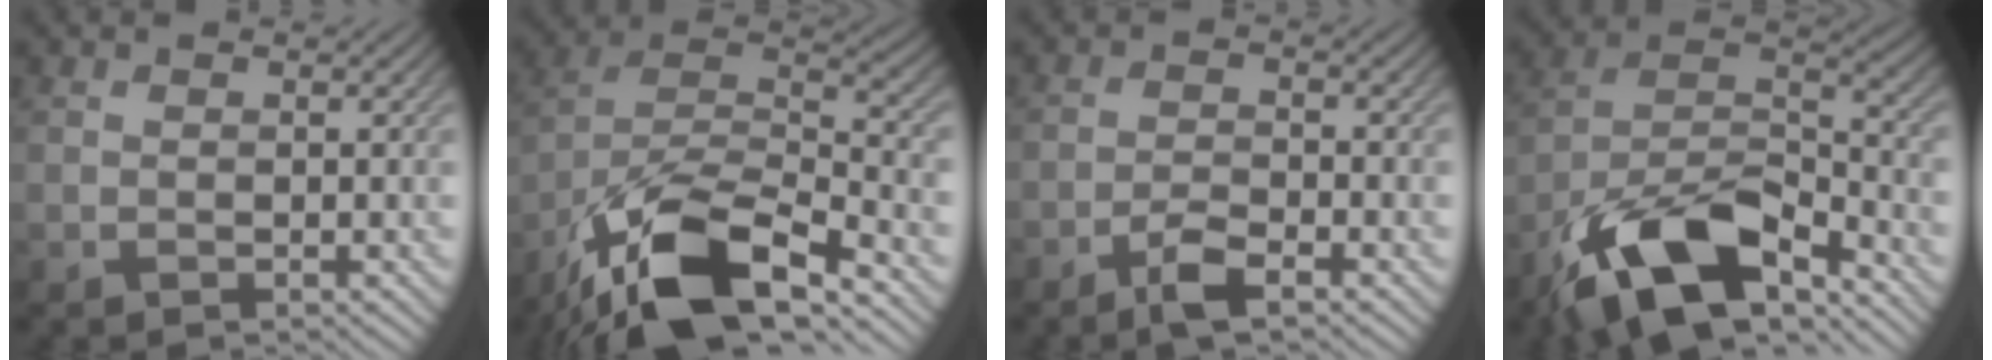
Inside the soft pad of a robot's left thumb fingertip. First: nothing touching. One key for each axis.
{"total": 15.9, "fx": -10.3, "fy": 5.9, "fz": 10.7, "tx": -0.220, "ty": -0.011, "tz": -0.195}
{"total": 3.8, "fx": -2.7, "fy": 0.7, "fz": 2.6, "tx": -0.057, "ty": 0.002, "tz": -0.057}
{"total": 15.0, "fx": -9.9, "fy": 5.9, "fz": 9.7, "tx": -0.189, "ty": -0.009, "tz": -0.196}